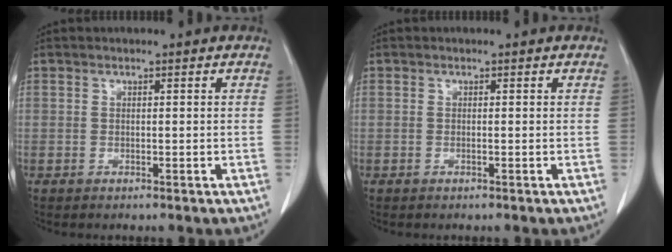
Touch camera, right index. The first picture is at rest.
{"total": 0.0}